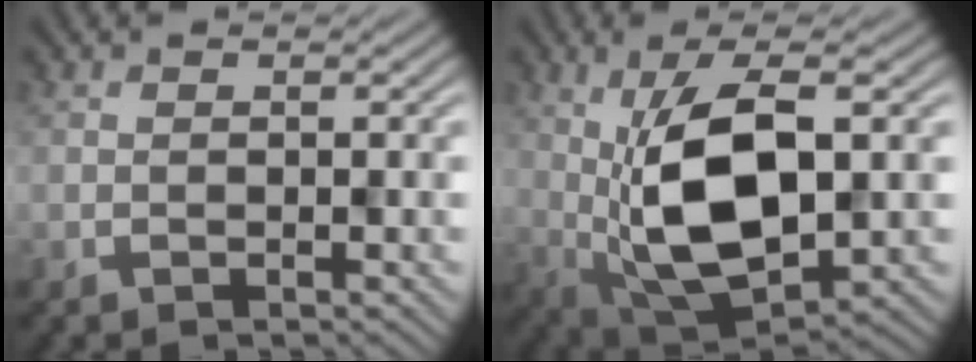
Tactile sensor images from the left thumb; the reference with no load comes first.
{"total": 13.0, "force": [1.7, 5.9, 11.5], "torque": [-0.221, -0.001, 0.036]}